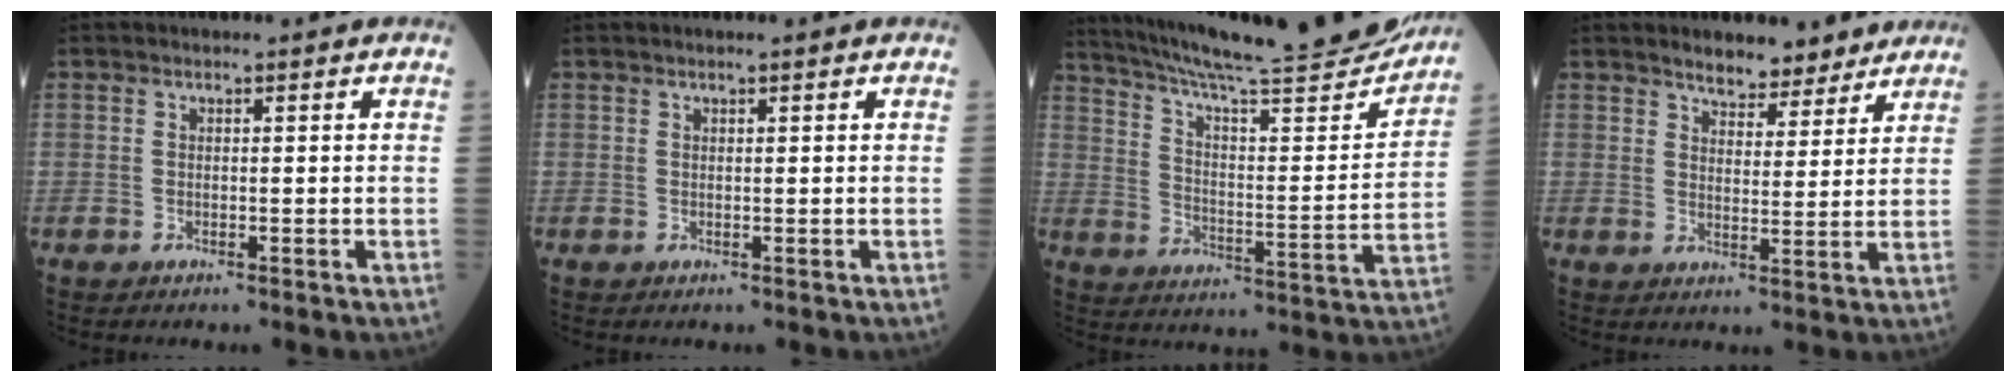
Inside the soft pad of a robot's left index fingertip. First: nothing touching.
{"total": 1.0, "force": [0.9, 0.1, 0.4], "torque": [-0.008, 0.013, 0.016]}
{"total": 25.9, "force": [23.8, 1.1, 10.1], "torque": [-0.166, -0.067, 0.325]}
{"total": 6.7, "force": [6.0, 2.4, 2.0], "torque": [-0.023, 0.004, 0.083]}